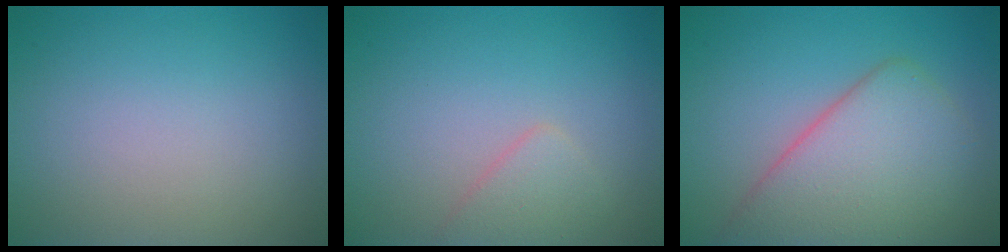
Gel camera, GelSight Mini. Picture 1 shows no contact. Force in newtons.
{"total": 1.8, "press": 1.8, "slide": 0.1}
{"total": 7.3, "press": 7.3, "slide": 0.5}